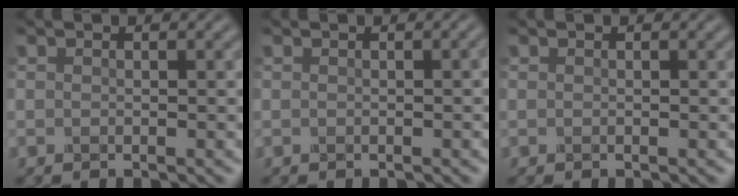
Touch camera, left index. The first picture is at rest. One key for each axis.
{"total": 1.4, "fx": -0.3, "fy": 0.8, "fz": 1.1, "tx": 0.004, "ty": 0.011, "tz": -0.011}
{"total": 0.0}